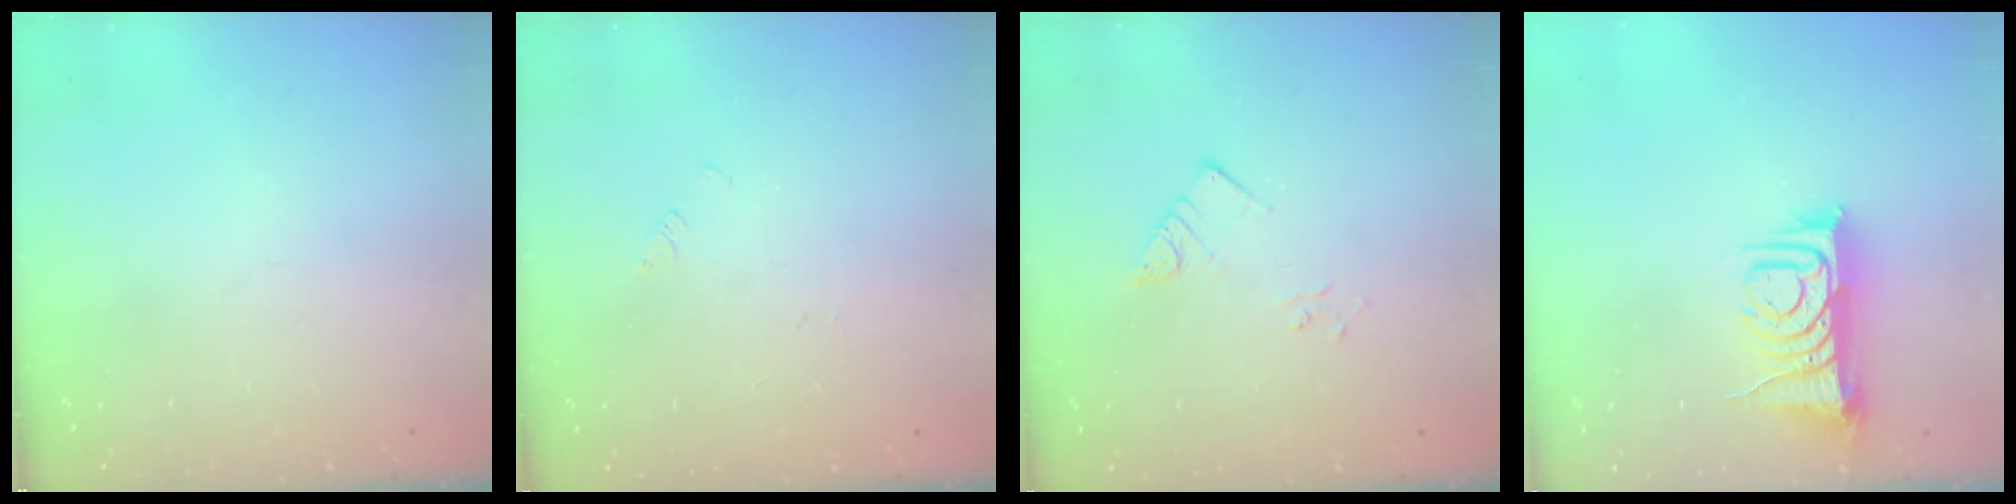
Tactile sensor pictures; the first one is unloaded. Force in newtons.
{"total": 1.4, "press": 1.3, "slide": 0.3}
{"total": 3.7, "press": 3.7, "slide": 0.2}
{"total": 9.4, "press": 9.4, "slide": 1.1}